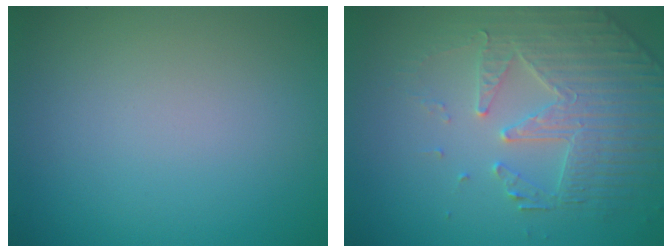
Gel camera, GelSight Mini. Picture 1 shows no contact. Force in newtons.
{"total": 4.4, "press": 4.2, "slide": 1.4}